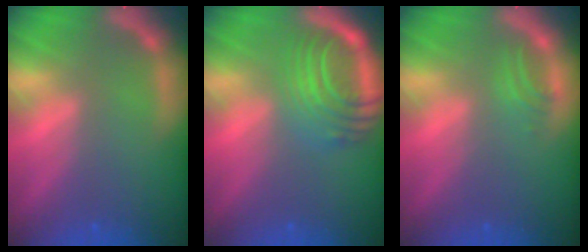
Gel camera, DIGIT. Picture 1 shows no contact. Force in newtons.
{"total": 8.1}
{"total": 1.5}